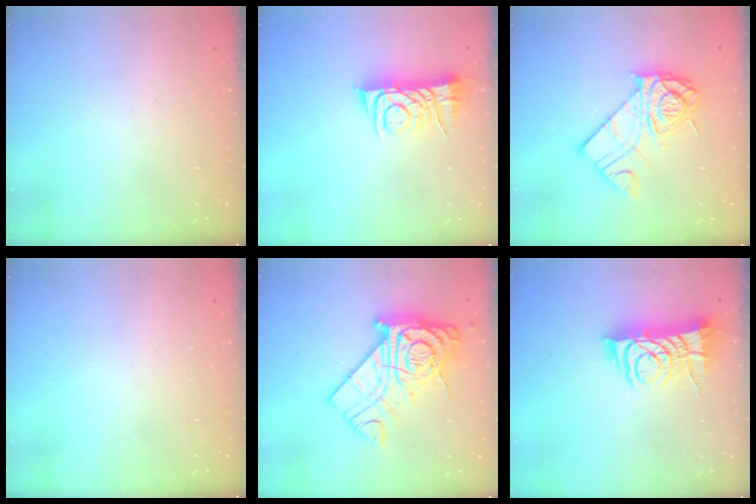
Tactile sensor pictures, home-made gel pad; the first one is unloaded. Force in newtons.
{"total": 7.4, "press": 7.3, "slide": 1.0}
{"total": 12.0, "press": 12.0, "slide": 0.8}
{"total": 0.0}
{"total": 21.6, "press": 21.5, "slide": 2.2}
{"total": 10.2, "press": 10.1, "slide": 1.1}